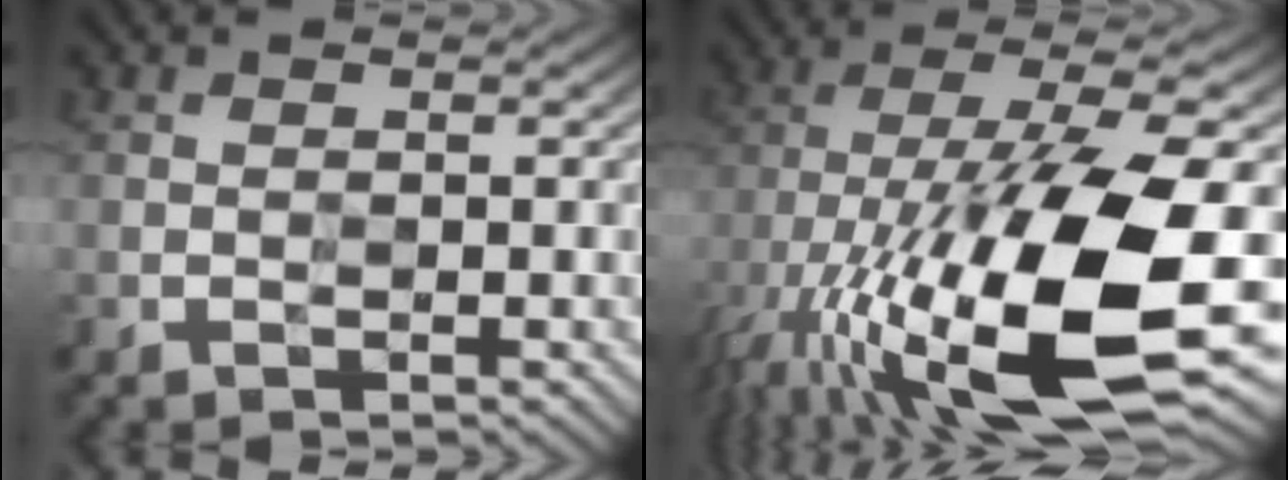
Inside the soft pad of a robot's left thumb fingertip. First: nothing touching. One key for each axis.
{"total": 17.4, "fx": -7.1, "fy": 5.9, "fz": 14.8, "tx": -0.269, "ty": 0.003, "tz": -0.134}